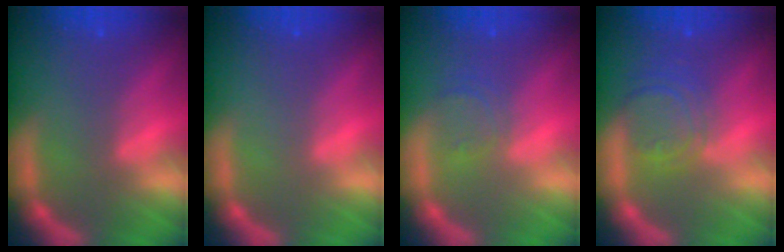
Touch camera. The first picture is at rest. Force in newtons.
{"total": 0.0}
{"total": 2.4}
{"total": 5.0}